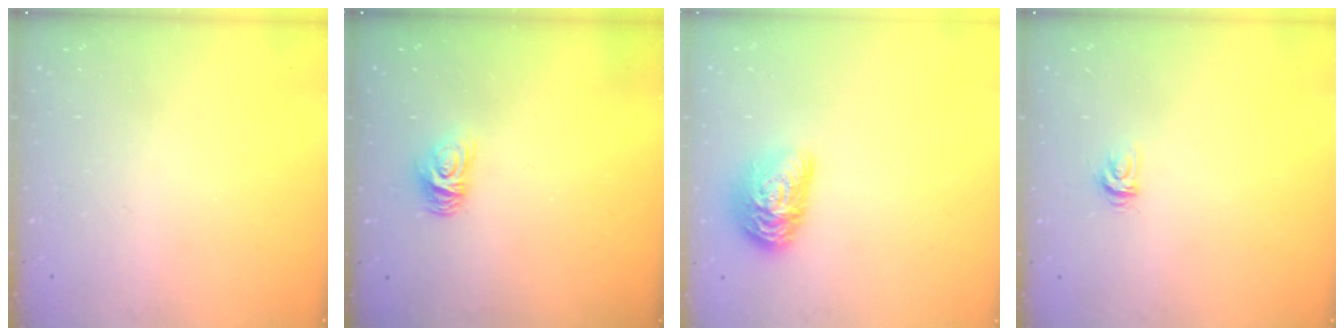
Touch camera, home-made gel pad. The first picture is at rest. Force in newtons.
{"total": 5.6, "press": 5.6, "slide": 0.6}
{"total": 12.8, "press": 12.8, "slide": 0.5}
{"total": 3.4, "press": 3.4, "slide": 0.4}